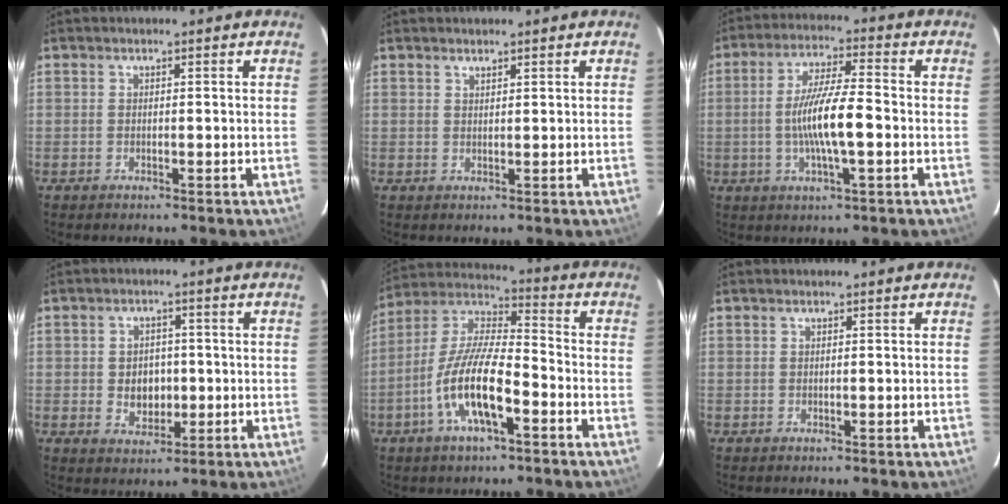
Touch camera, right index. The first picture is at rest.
{"total": 1.0, "force": [0.9, 0.3, 0.3], "torque": [-0.005, 0.000, 0.017]}
{"total": 10.5, "force": [-1.8, 1.6, 10.2], "torque": [-0.192, -0.002, -0.032]}
{"total": 5.6, "force": [-0.6, 4.5, 3.3], "torque": [-0.063, 0.006, -0.001]}
{"total": 14.6, "force": [-6.0, 4.4, 12.5], "torque": [-0.258, -0.005, -0.117]}
{"total": 0.0}